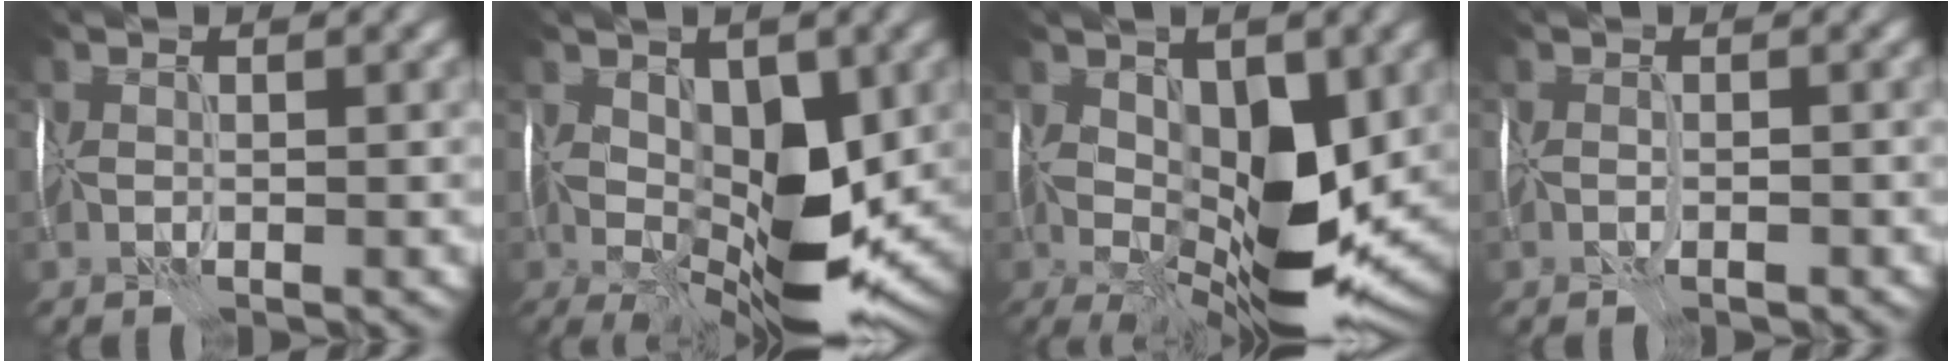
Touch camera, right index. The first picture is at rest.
{"total": 10.3, "force": [0.1, 5.3, 8.8], "torque": [-0.153, -0.006, 0.000]}
{"total": 11.1, "force": [0.8, 5.5, 9.6], "torque": [-0.169, -0.010, 0.013]}
{"total": 1.1, "force": [-0.5, 0.4, 0.8], "torque": [-0.017, 0.002, -0.008]}